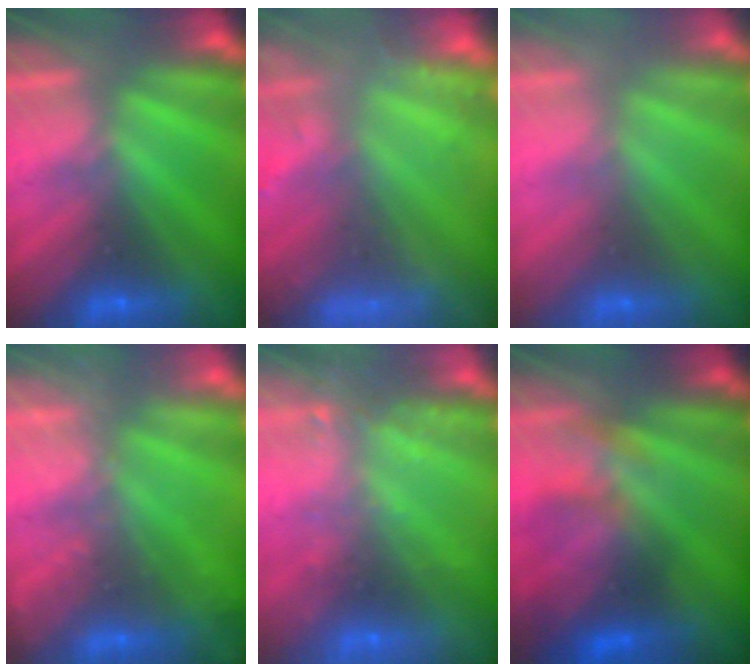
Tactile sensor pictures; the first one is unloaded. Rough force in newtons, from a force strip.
{"total": 9.4}
{"total": 2.5}
{"total": 2.4}
{"total": 9.0}
{"total": 4.4}